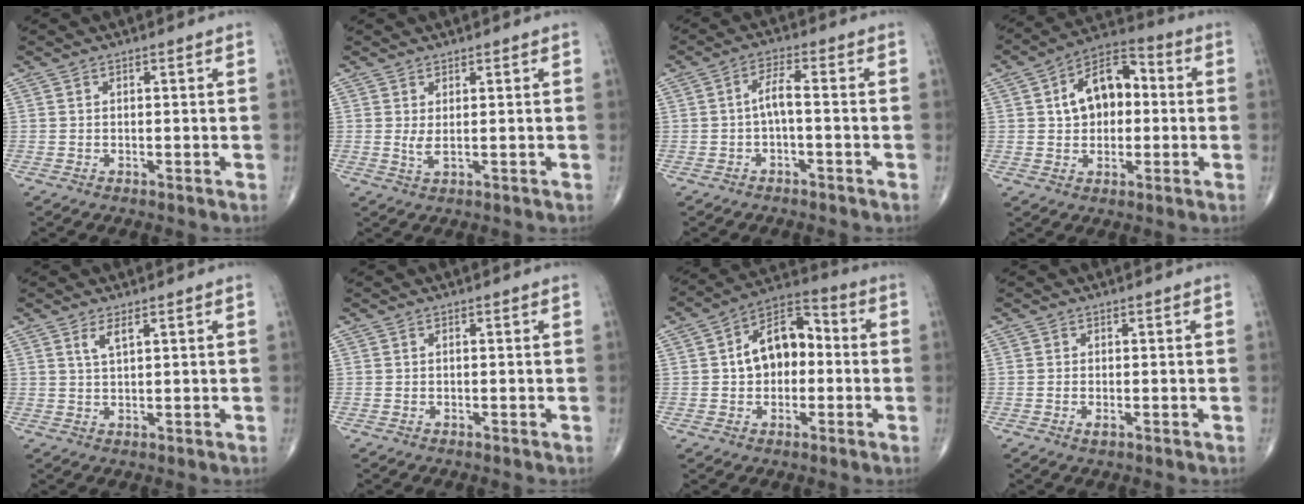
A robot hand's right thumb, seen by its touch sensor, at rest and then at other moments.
{"total": 1.8, "force": [0.4, 0.3, 1.8], "torque": [-0.039, -0.007, 0.012]}
{"total": 3.5, "force": [-0.8, 0.7, 3.3], "torque": [-0.064, 0.022, -0.016]}
{"total": 12.4, "force": [1.4, 8.0, 9.4], "torque": [-0.119, 0.028, 0.012]}
{"total": 2.4, "force": [1.3, 0.6, 2.0], "torque": [-0.042, -0.005, 0.029]}
{"total": 0.0}
{"total": 12.2, "force": [0.2, 8.0, 9.1], "torque": [-0.114, 0.036, -0.010]}
{"total": 0.9, "force": [-0.4, 0.3, 0.8], "torque": [-0.015, -0.003, -0.008]}